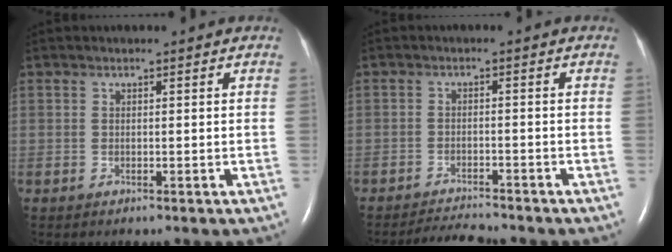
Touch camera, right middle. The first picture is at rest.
{"total": 3.7, "force": [-3.7, -0.4, 0.2], "torque": [-0.011, -0.019, -0.062]}